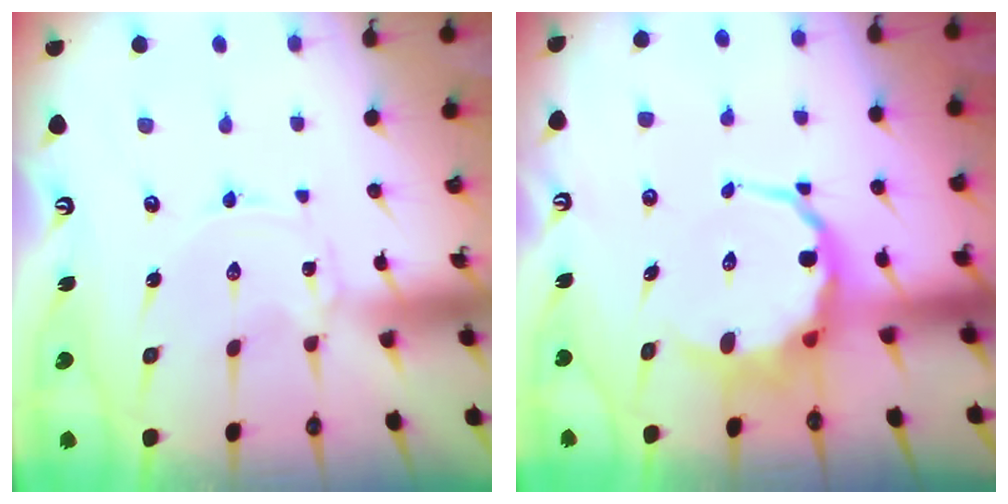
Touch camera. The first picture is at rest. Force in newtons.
{"total": 7.5, "press": 7.2, "slide": 2.1}